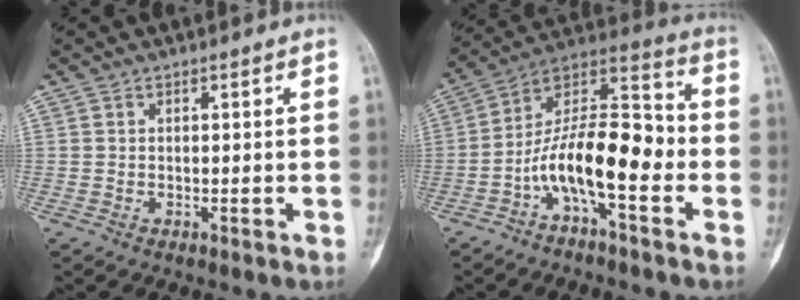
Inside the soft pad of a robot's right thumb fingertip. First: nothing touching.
{"total": 15.5, "force": [-4.6, 6.1, 13.5], "torque": [-0.226, 0.075, -0.086]}